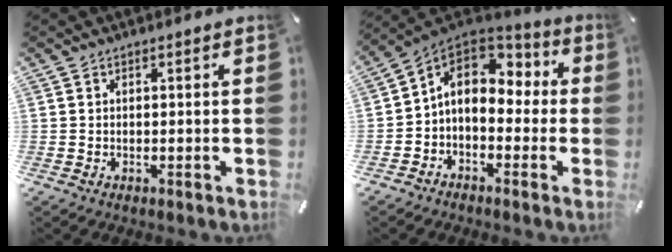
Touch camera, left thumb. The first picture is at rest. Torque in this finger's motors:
{"motor_torque": [0.19, 1.11, 1.01, 0.73, 0.17]}